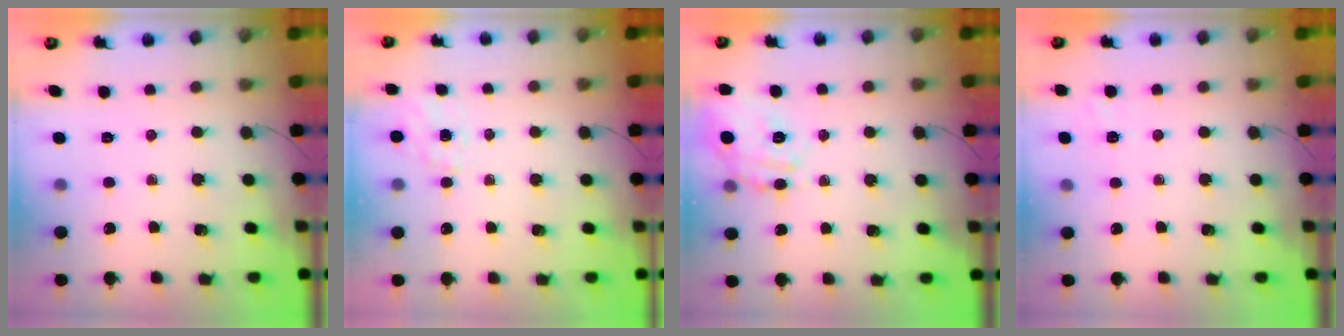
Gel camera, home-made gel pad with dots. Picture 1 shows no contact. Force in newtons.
{"total": 5.8, "press": 5.7, "slide": 1.5}
{"total": 8.1, "press": 7.9, "slide": 1.4}
{"total": 2.7, "press": 2.3, "slide": 1.5}